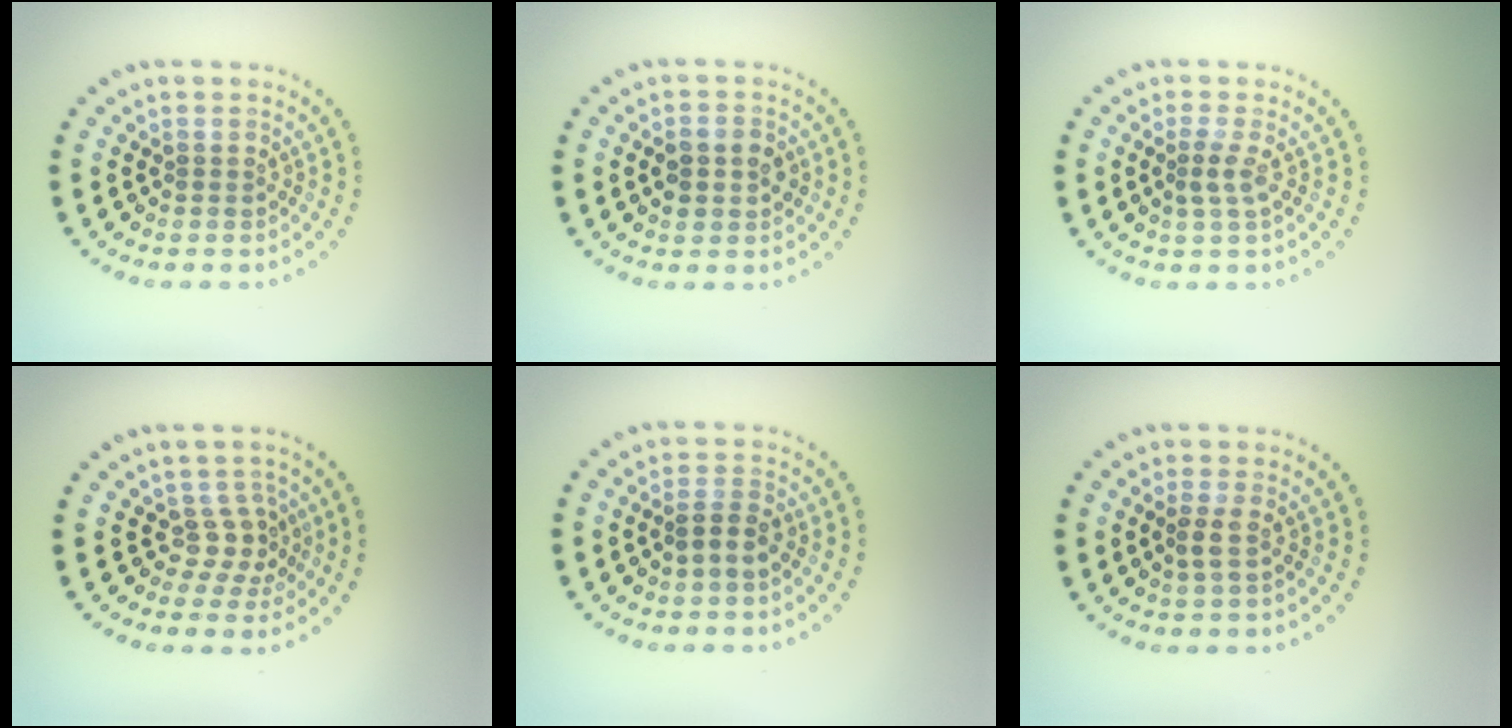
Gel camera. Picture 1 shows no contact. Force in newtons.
{"total": 2.8, "press": 2.8, "slide": 0.2}
{"total": 1.5, "press": 1.2, "slide": 1.0}
{"total": 2.3, "press": 1.6, "slide": 1.7}
{"total": 2.0, "press": 1.9, "slide": 0.6}
{"total": 1.2, "press": 1.1, "slide": 0.6}